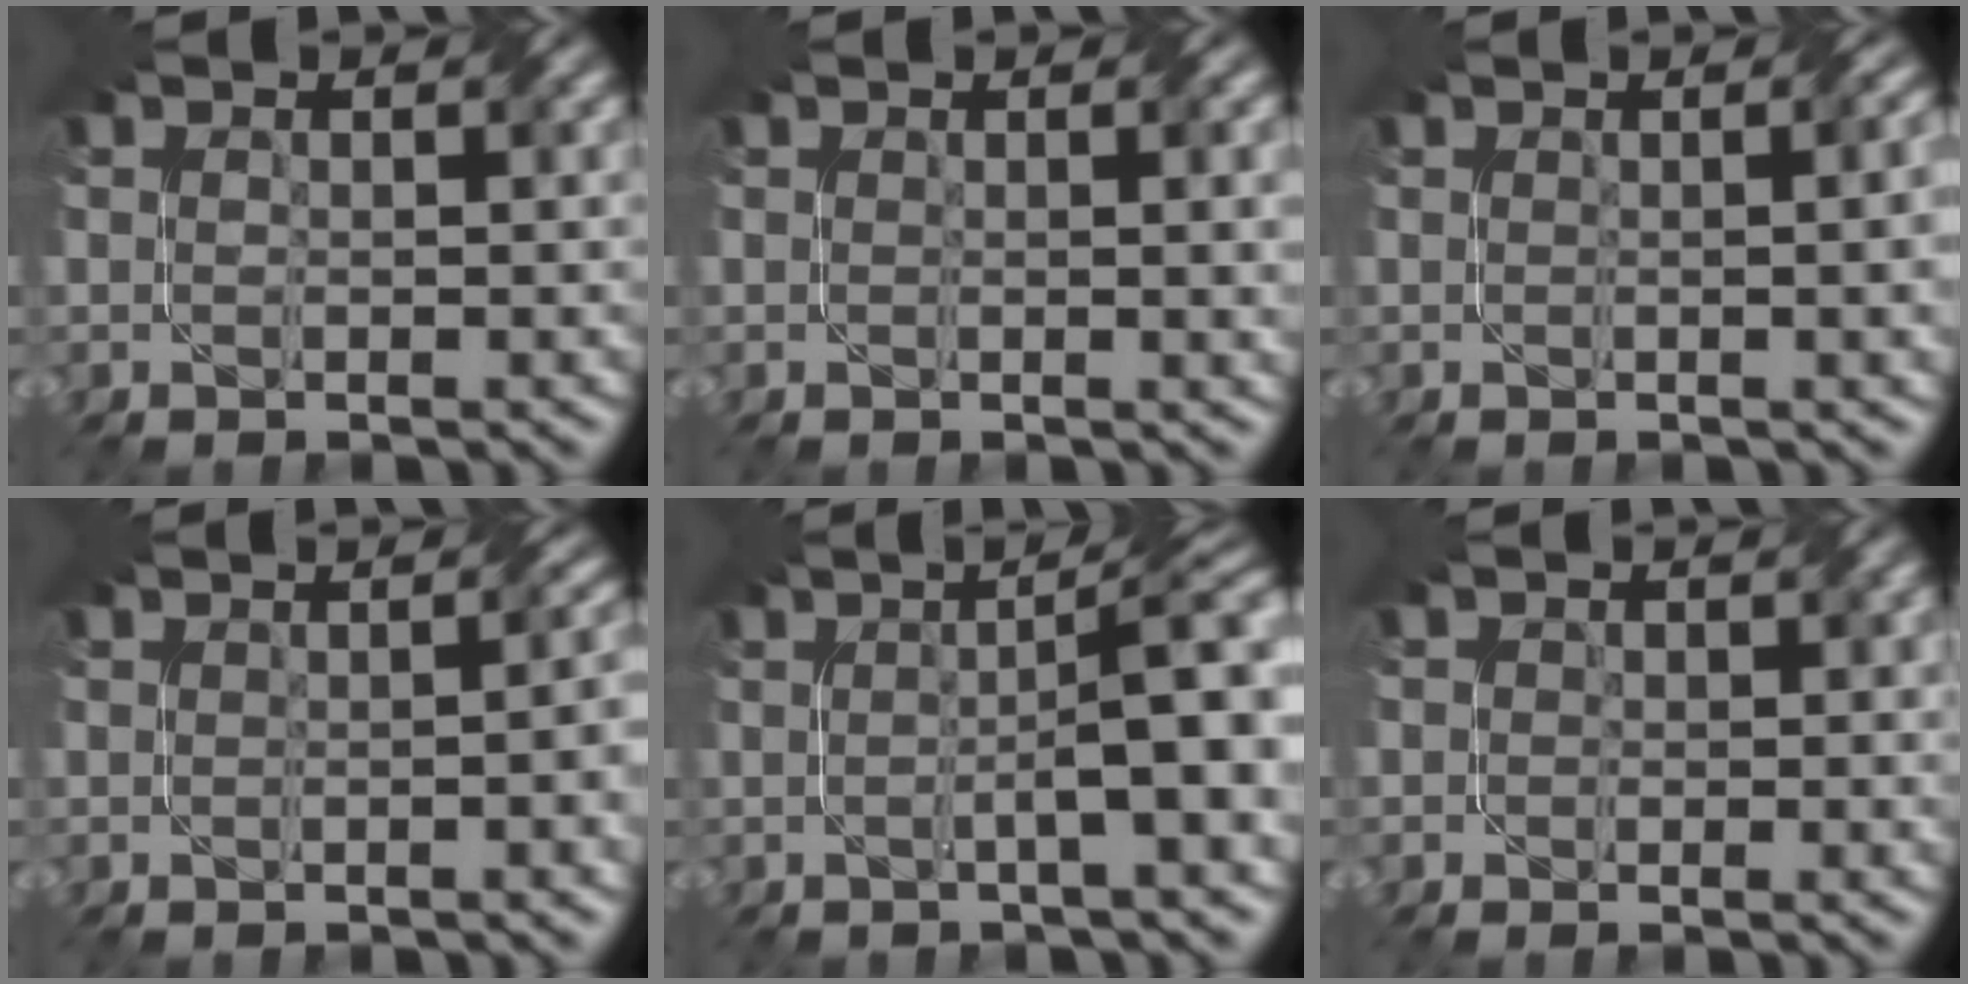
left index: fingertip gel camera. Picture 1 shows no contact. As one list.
[{"total": 2.4, "force": [0.6, 0.8, 2.2], "torque": [-0.021, 0.001, 0.010]}, {"total": 4.6, "force": [0.5, 1.9, 4.1], "torque": [-0.024, 0.012, 0.009]}, {"total": 3.2, "force": [0.0, 1.1, 3.0], "torque": [-0.024, 0.010, 0.002]}, {"total": 6.9, "force": [0.3, 1.3, 6.8], "torque": [-0.082, 0.015, 0.000]}, {"total": 1.4, "force": [0.3, 1.2, 0.5], "torque": [-0.007, -0.001, -0.001]}]